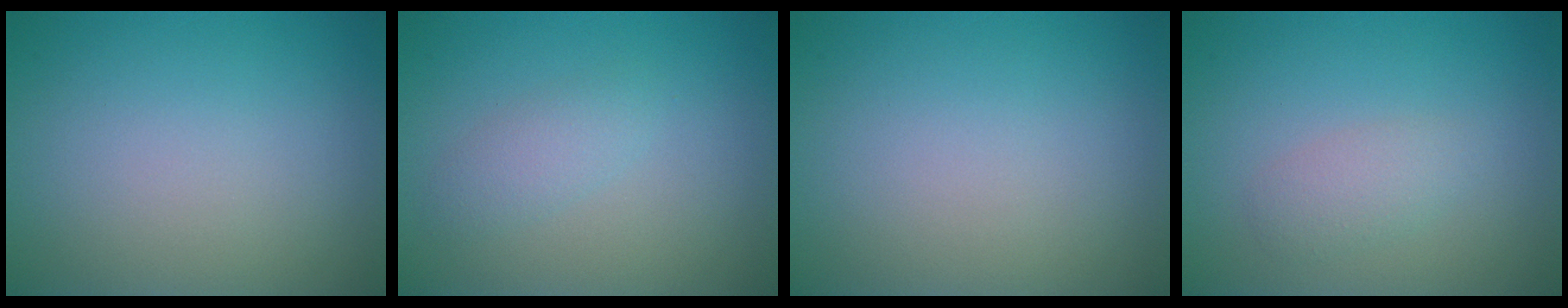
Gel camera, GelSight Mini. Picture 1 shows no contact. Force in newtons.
{"total": 1.6, "press": 1.6, "slide": 0.1}
{"total": 0.0}
{"total": 1.8, "press": 1.8, "slide": 0.0}